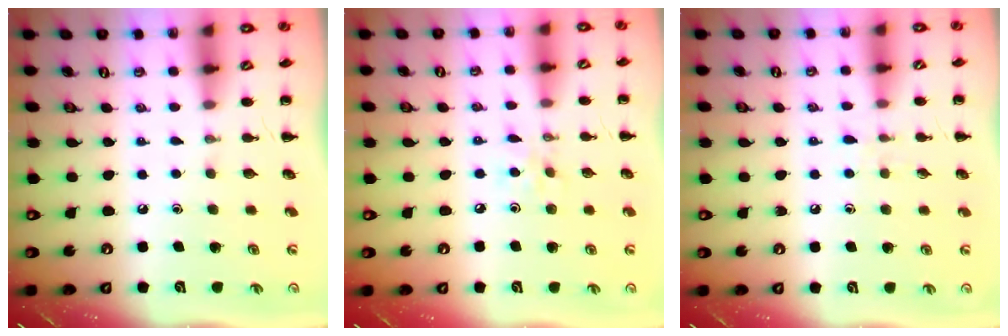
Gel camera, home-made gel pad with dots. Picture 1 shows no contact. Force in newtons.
{"total": 3.0, "press": 2.8, "slide": 1.0}
{"total": 5.0, "press": 4.4, "slide": 2.3}